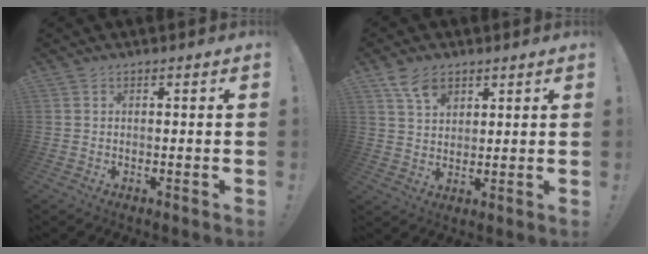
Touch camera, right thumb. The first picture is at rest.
{"total": 7.2, "force": [4.4, 4.5, 3.5], "torque": [-0.055, -0.013, 0.082]}